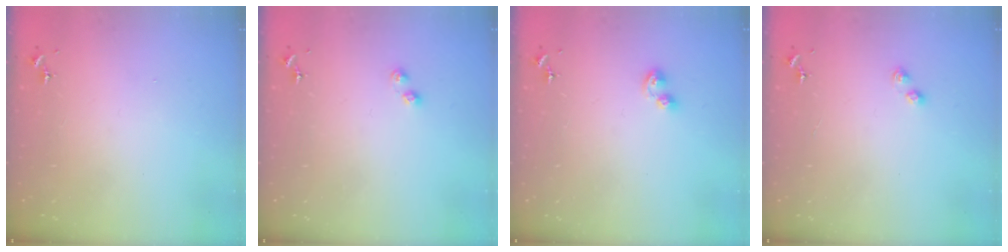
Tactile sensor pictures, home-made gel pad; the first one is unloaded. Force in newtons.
{"total": 3.5, "press": 3.5, "slide": 0.5}
{"total": 4.6, "press": 4.5, "slide": 1.0}
{"total": 2.8, "press": 2.8, "slide": 0.3}